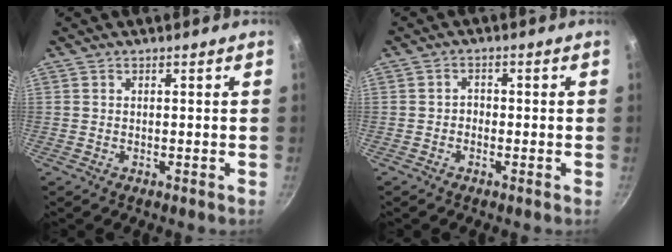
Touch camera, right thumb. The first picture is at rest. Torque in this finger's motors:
{"motor_torque": [-0.34, 0.01, -0.05, 0.12, -0.02]}